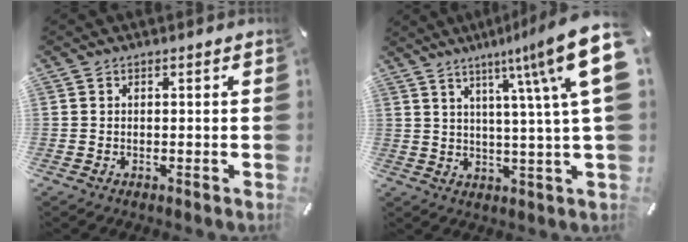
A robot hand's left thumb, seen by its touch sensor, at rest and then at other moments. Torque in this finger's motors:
{"motor_torque": [1.25, 1.70, 1.88, -0.89, 0.22]}